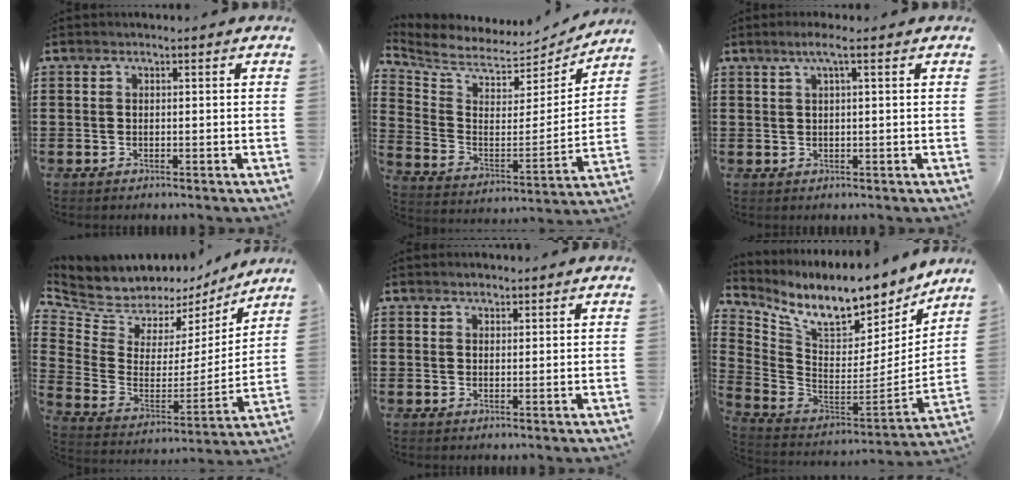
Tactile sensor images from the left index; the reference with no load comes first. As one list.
[{"total": 6.0, "force": [5.7, 1.7, 1.1], "torque": [-0.058, -0.054, 0.096]}, {"total": 2.4, "force": [1.2, 0.1, 2.1], "torque": [-0.043, 0.002, 0.020]}, {"total": 7.1, "force": [6.6, 2.6, -0.2], "torque": [-0.046, -0.061, 0.118]}, {"total": 1.3, "force": [1.2, 0.5, 0.1], "torque": [-0.004, 0.004, 0.023]}, {"total": 10.5, "force": [8.5, 2.4, 5.6], "torque": [-0.132, -0.074, 0.144]}]